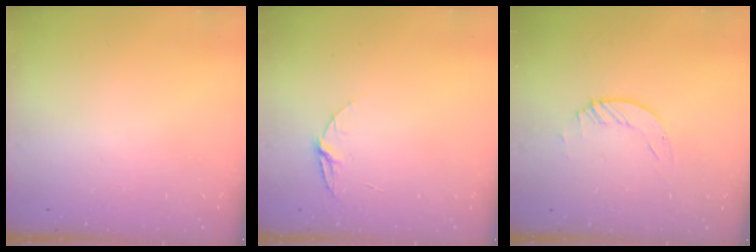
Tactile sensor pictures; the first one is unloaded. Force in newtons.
{"total": 5.3, "press": 5.3, "slide": 0.5}
{"total": 1.2, "press": 1.2, "slide": 0.2}